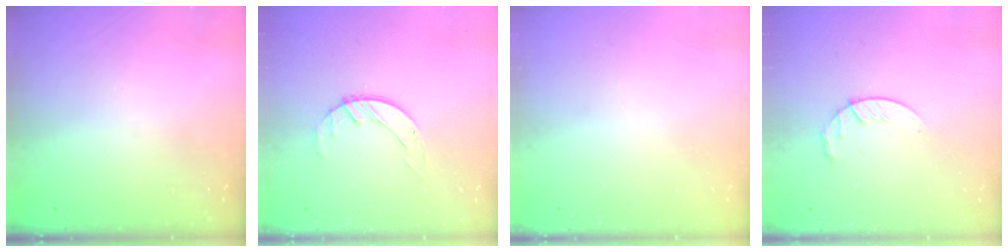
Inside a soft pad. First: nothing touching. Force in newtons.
{"total": 2.1, "press": 2.0, "slide": 0.3}
{"total": 0.0}
{"total": 4.0, "press": 4.0, "slide": 0.6}